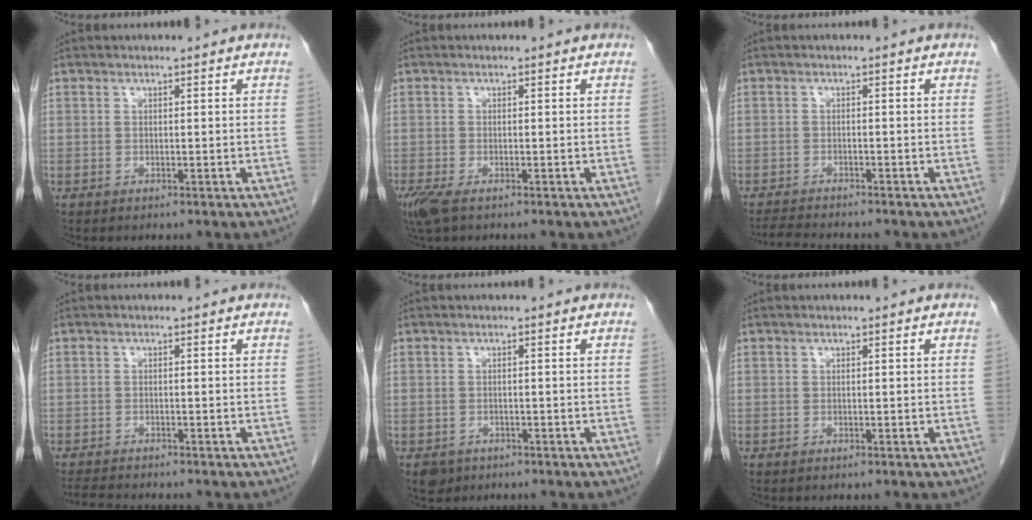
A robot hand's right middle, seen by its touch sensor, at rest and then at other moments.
{"total": 3.4, "force": [-2.1, 1.1, 2.5], "torque": [-0.058, -0.012, -0.036]}
{"total": 4.8, "force": [-4.5, 0.1, 1.6], "torque": [-0.026, -0.016, -0.074]}
{"total": 4.1, "force": [-3.9, 0.2, 1.5], "torque": [-0.024, -0.016, -0.065]}
{"total": 2.1, "force": [-1.3, 1.6, 0.4], "torque": [-0.010, 0.002, -0.016]}
{"total": 0.0}